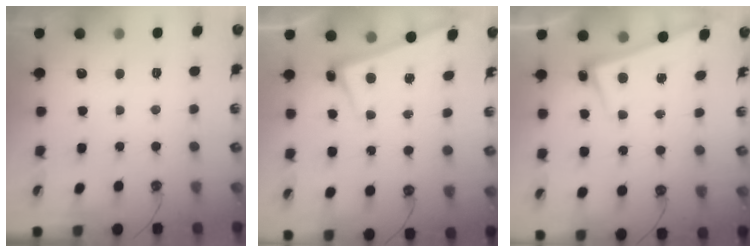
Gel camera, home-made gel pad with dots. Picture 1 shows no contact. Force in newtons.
{"total": 2.7, "press": 2.6, "slide": 0.4}
{"total": 2.6, "press": 2.4, "slide": 1.0}